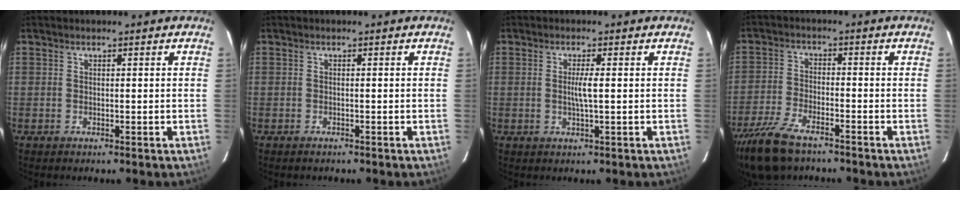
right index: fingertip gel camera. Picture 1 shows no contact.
{"total": 0.8, "force": [-0.7, 0.2, 0.3], "torque": [-0.009, -0.002, -0.008]}
{"total": 2.7, "force": [0.0, -0.2, 2.6], "torque": [-0.052, -0.002, -0.001]}
{"total": 9.7, "force": [-7.4, 3.1, 5.4], "torque": [-0.113, -0.021, -0.134]}